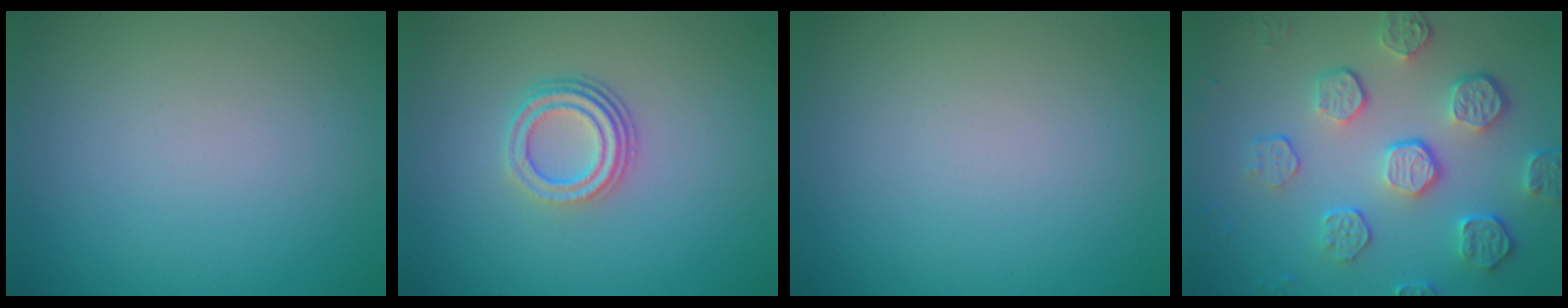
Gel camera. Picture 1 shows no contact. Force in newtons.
{"total": 3.3, "press": 2.4, "slide": 2.3}
{"total": 0.0}
{"total": 5.7, "press": 4.1, "slide": 3.9}